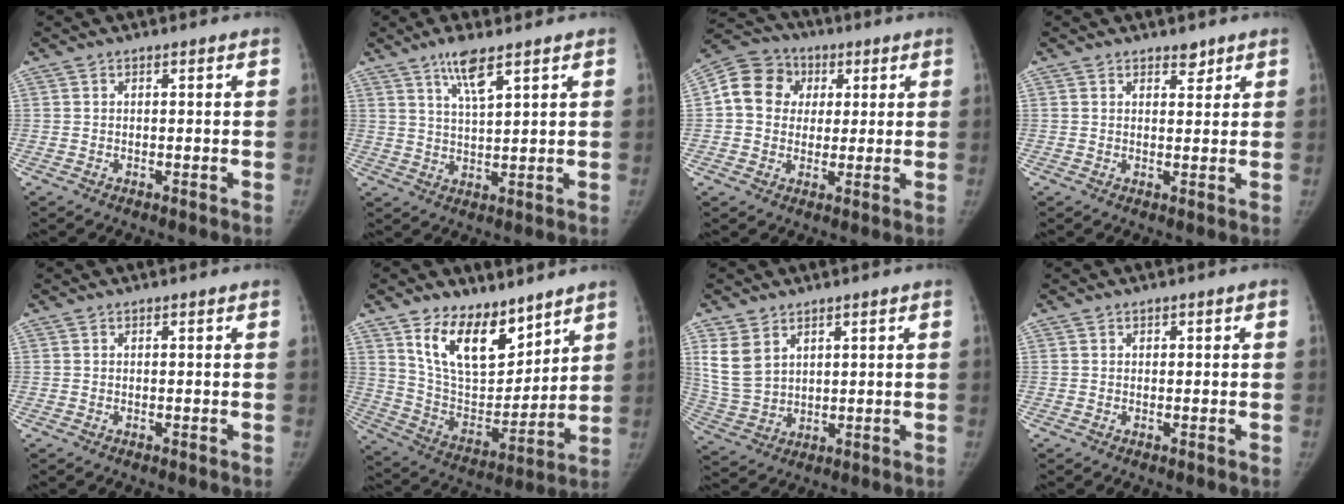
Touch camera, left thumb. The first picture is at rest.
{"total": 6.1, "force": [3.9, 1.2, 4.5], "torque": [-0.083, -0.021, 0.076]}
{"total": 11.2, "force": [2.2, 9.9, 4.7], "torque": [-0.065, 0.013, 0.026]}
{"total": 2.3, "force": [1.7, 1.2, 0.7], "torque": [0.007, -0.011, 0.023]}
{"total": 0.0}
{"total": 16.6, "force": [10.8, 8.7, 9.1], "torque": [-0.105, -0.073, 0.209]}
{"total": 8.2, "force": [4.0, 5.8, 4.3], "torque": [-0.078, -0.012, 0.099]}
{"total": 0.7, "force": [0.2, 0.6, 0.3], "torque": [0.008, 0.001, 0.001]}